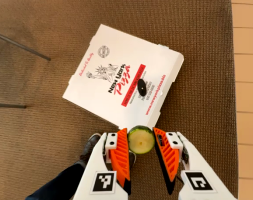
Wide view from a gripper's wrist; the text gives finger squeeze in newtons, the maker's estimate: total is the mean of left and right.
{"total": 7.2, "left": 7.1, "right": 7.3}